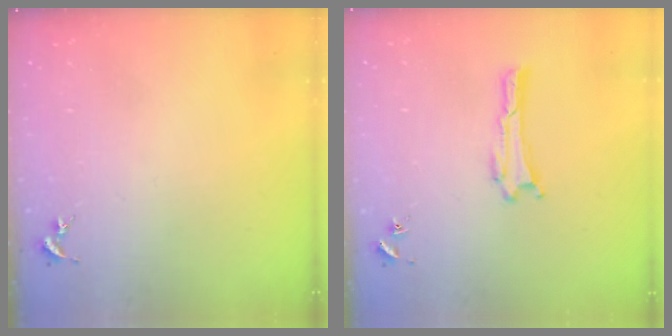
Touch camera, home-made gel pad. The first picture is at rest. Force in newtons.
{"total": 0.0}